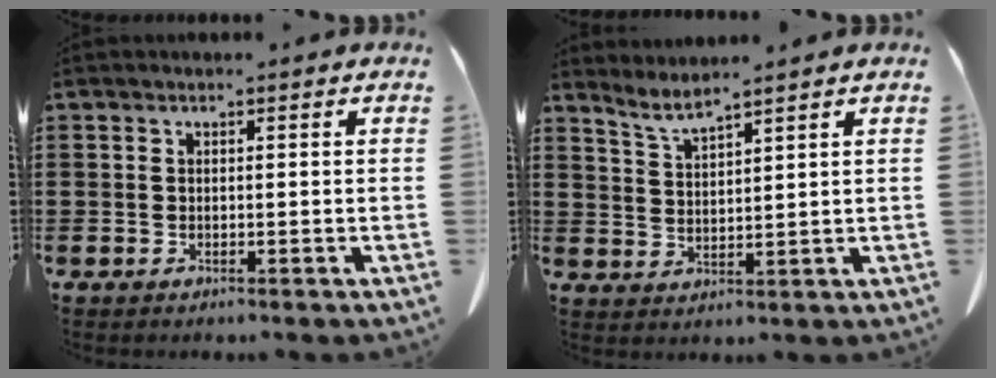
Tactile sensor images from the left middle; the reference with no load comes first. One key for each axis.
{"total": 3.4, "fx": 3.0, "fy": -0.3, "fz": 1.7, "tx": -0.042, "ty": -0.013, "tz": 0.054}